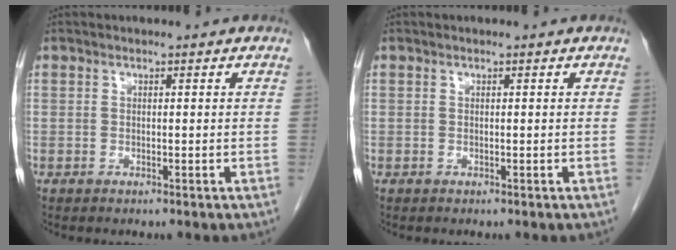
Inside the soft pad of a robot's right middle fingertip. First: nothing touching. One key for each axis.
{"total": 0.0}